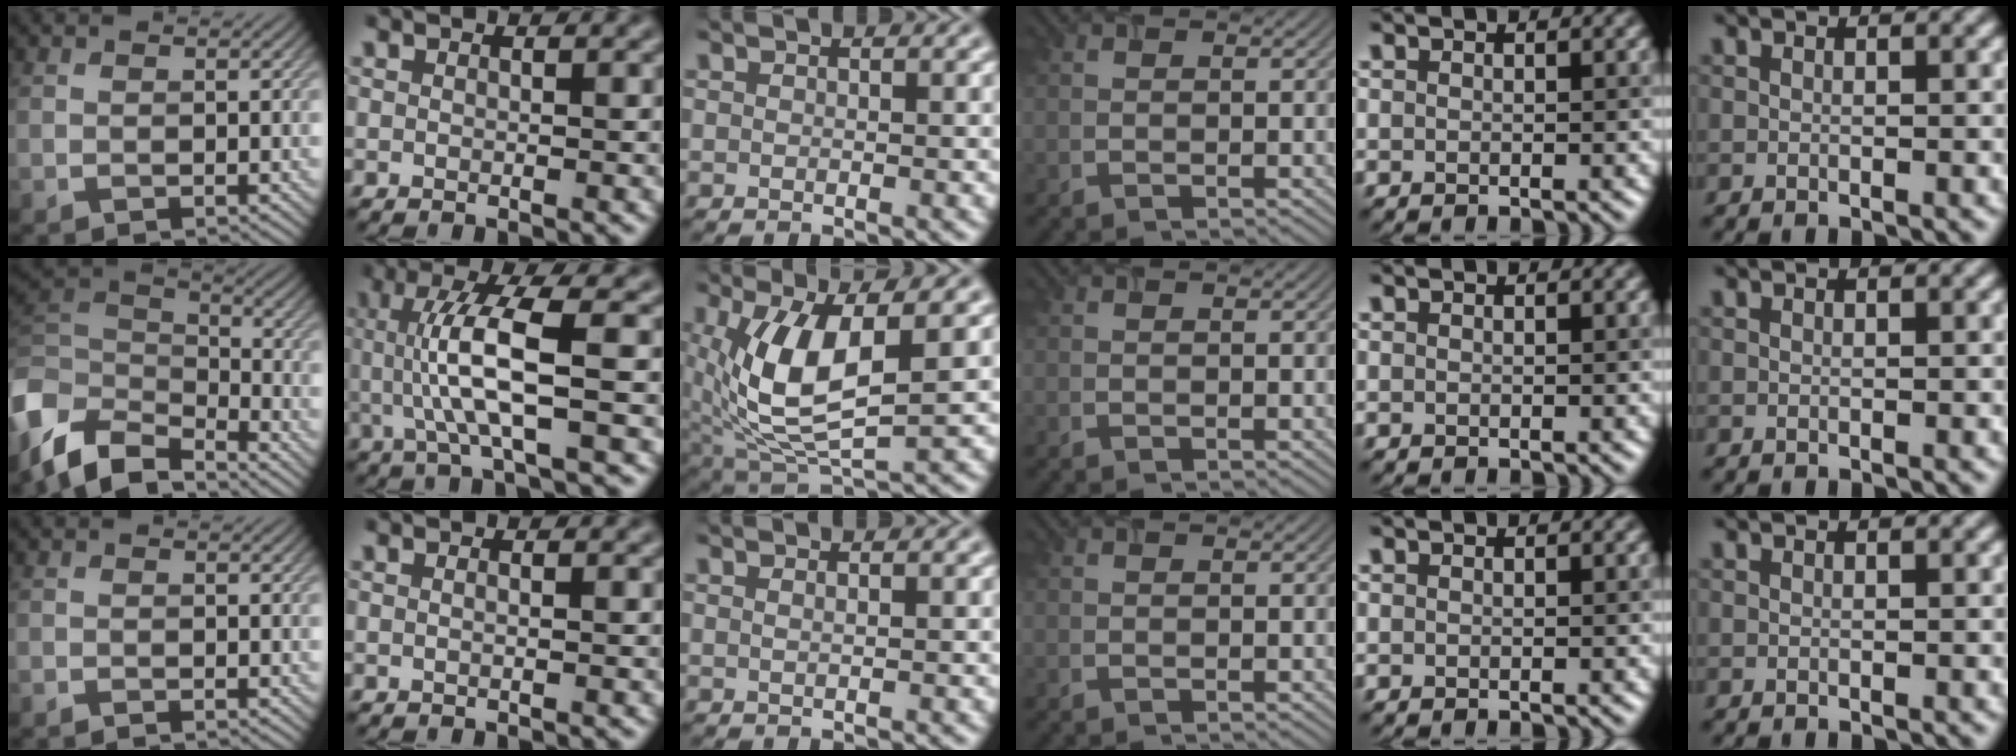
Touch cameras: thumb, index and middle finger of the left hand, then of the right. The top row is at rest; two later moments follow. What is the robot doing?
{"motion": "lift_and_place", "object": "timer"}